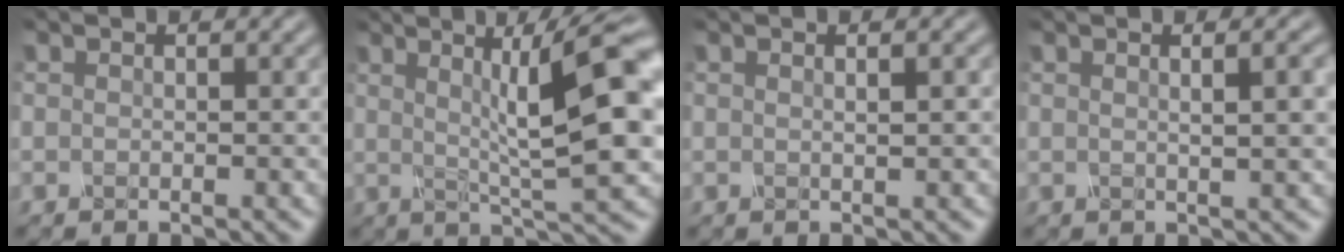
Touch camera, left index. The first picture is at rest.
{"total": 11.7, "force": [1.9, 2.3, 11.3], "torque": [-0.150, 0.016, 0.027]}
{"total": 2.2, "force": [0.6, 0.8, 1.9], "torque": [-0.011, 0.003, -0.011]}
{"total": 5.6, "force": [1.5, 2.2, 5.0], "torque": [-0.036, 0.028, -0.007]}